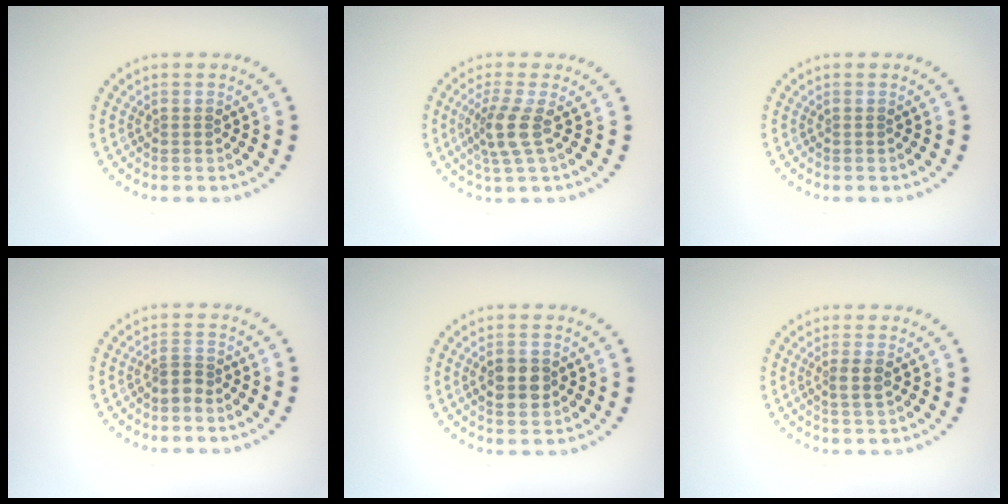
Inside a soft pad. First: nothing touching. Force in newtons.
{"total": 2.8, "press": 2.2, "slide": 1.8}
{"total": 0.0}
{"total": 1.4, "press": 0.9, "slide": 1.1}
{"total": 3.2, "press": 3.2, "slide": 0.0}
{"total": 1.6, "press": 1.4, "slide": 0.7}